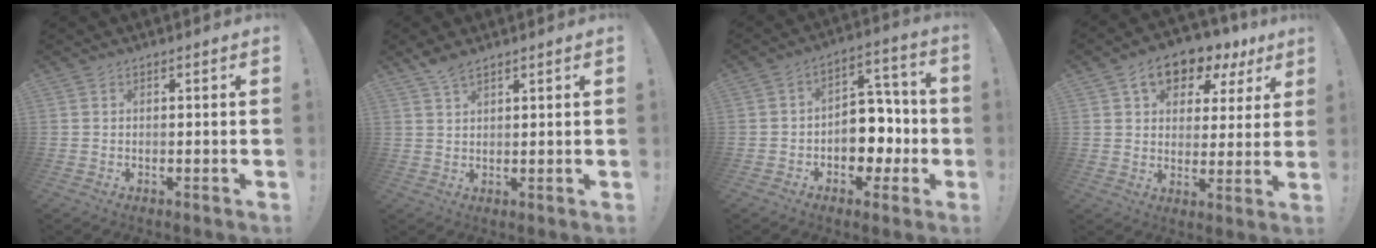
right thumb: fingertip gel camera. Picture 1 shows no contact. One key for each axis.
{"total": 3.9, "fx": 2.9, "fy": 1.0, "fz": 2.4, "tx": -0.048, "ty": -0.015, "tz": 0.054}
{"total": 11.8, "fx": -3.5, "fy": 9.5, "fz": 6.1, "tx": -0.055, "ty": 0.026, "tz": -0.048}
{"total": 11.4, "fx": 6.4, "fy": 7.1, "fz": 6.1, "tx": -0.087, "ty": -0.036, "tz": 0.117}